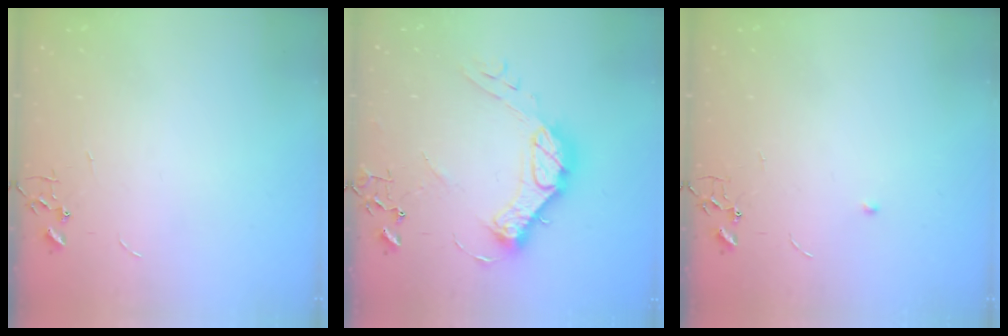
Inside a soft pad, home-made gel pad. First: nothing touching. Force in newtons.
{"total": 16.6, "press": 16.5, "slide": 1.9}
{"total": 3.6, "press": 3.5, "slide": 0.5}